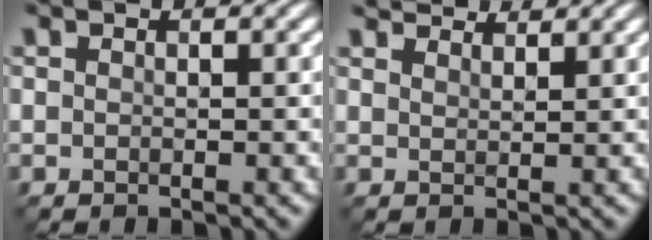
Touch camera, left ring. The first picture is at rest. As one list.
[{"total": 4.5, "force": [4.2, 0.9, 1.5], "torque": [-0.021, 0.004, 0.054]}]